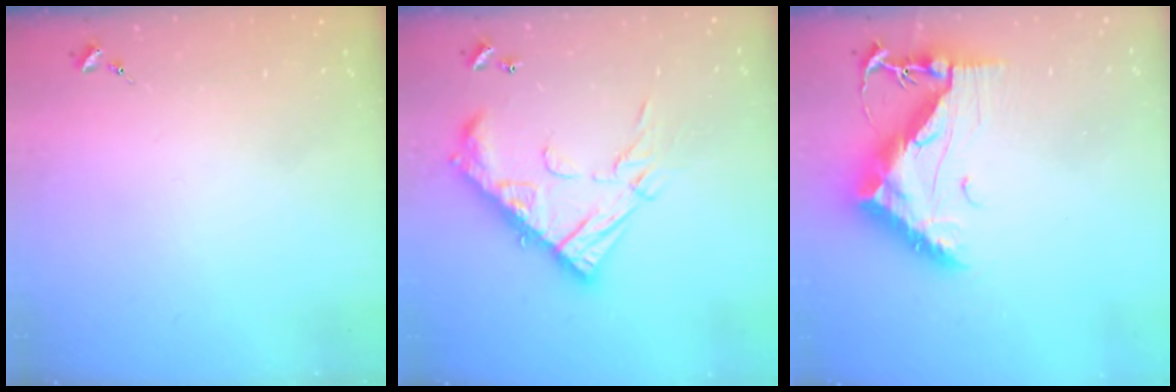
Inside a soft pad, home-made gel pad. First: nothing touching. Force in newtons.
{"total": 21.7, "press": 21.6, "slide": 1.9}
{"total": 13.2, "press": 13.2, "slide": 1.2}